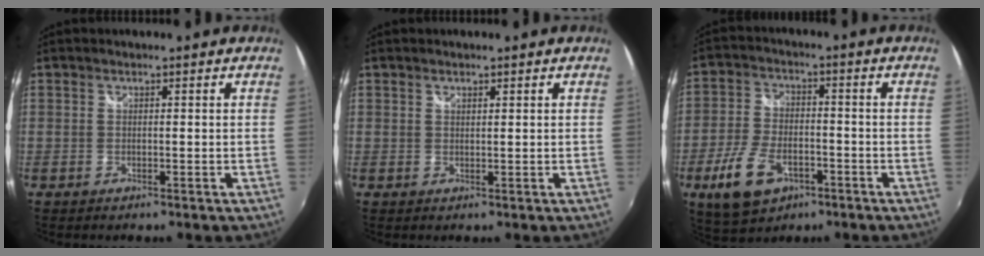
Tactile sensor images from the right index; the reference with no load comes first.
{"total": 0.7, "force": [0.6, 0.3, 0.3], "torque": [-0.004, 0.001, 0.010]}
{"total": 12.4, "force": [-5.9, 7.0, 8.4], "torque": [-0.186, -0.006, -0.101]}